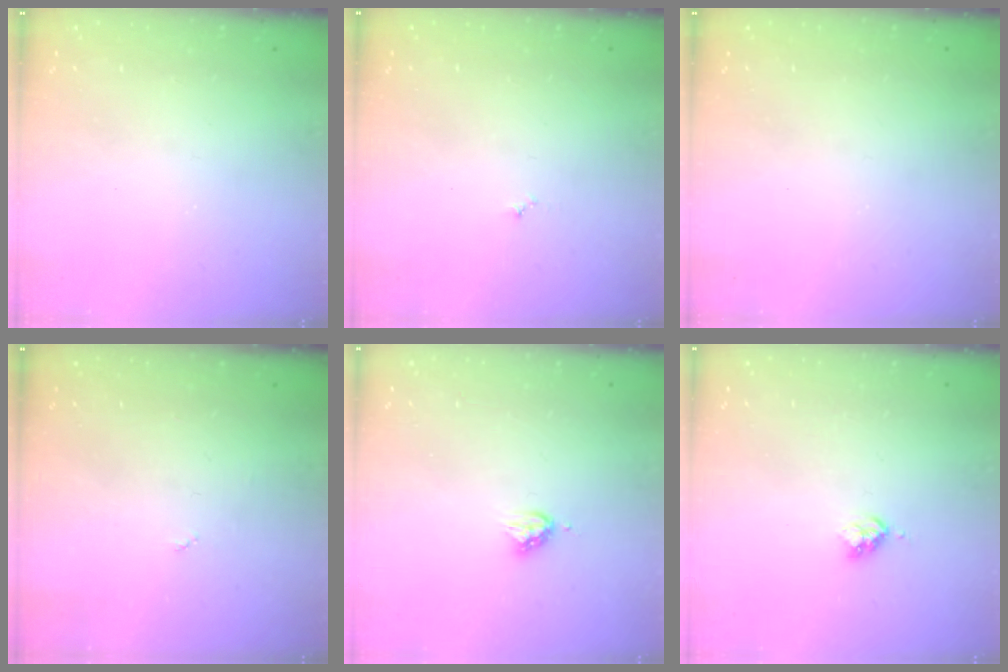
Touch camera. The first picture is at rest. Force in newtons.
{"total": 3.0, "press": 2.9, "slide": 0.3}
{"total": 0.0}
{"total": 2.7, "press": 2.7, "slide": 0.4}
{"total": 4.6, "press": 4.6, "slide": 0.4}
{"total": 3.0, "press": 2.9, "slide": 0.4}